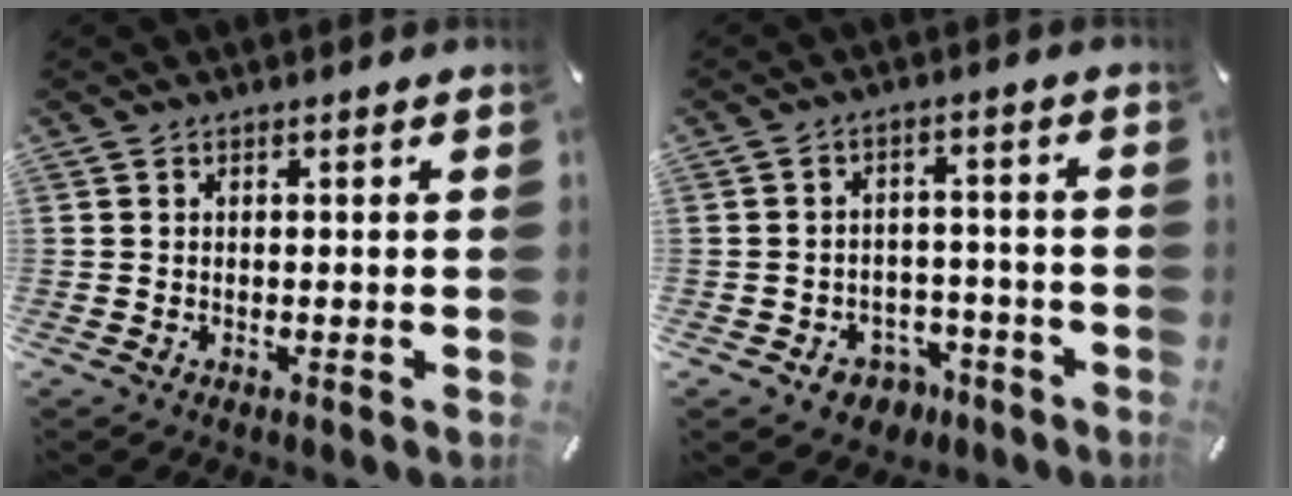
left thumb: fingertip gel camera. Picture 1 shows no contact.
{"total": 6.1, "force": [-3.2, 4.9, 1.9], "torque": [-0.036, 0.027, -0.054]}